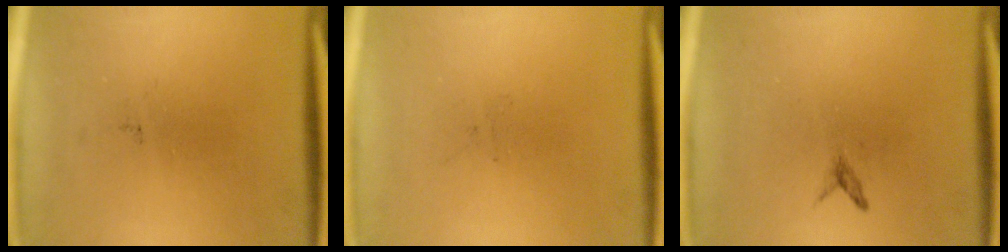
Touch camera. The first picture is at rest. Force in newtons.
{"total": 0.0}
{"total": 0.7}